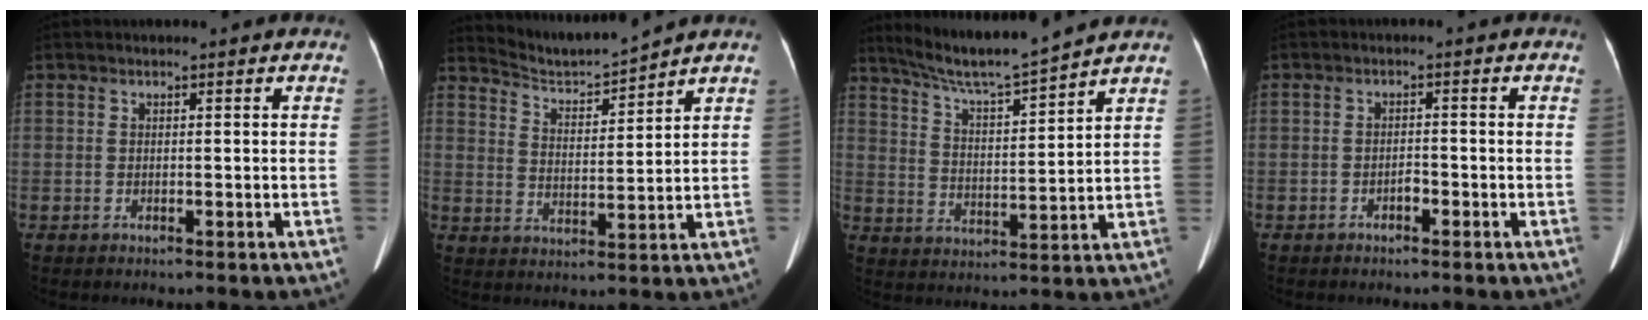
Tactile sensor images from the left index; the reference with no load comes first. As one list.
[{"total": 6.7, "force": [6.6, -1.2, 0.1], "torque": [-0.015, -0.006, 0.133]}, {"total": 11.1, "force": [10.2, -1.3, 4.2], "torque": [-0.079, 0.002, 0.180]}, {"total": 1.4, "force": [-0.9, 0.5, 0.9], "torque": [-0.013, 0.003, -0.015]}]